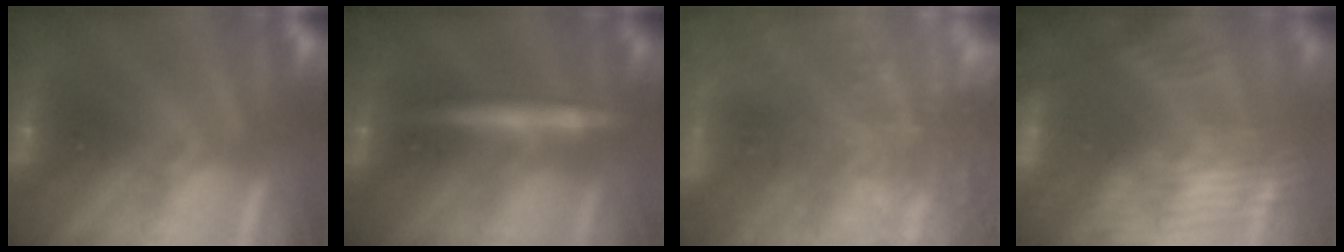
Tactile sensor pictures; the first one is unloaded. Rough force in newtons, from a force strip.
{"total": 2.8}
{"total": 6.8}
{"total": 8.7}